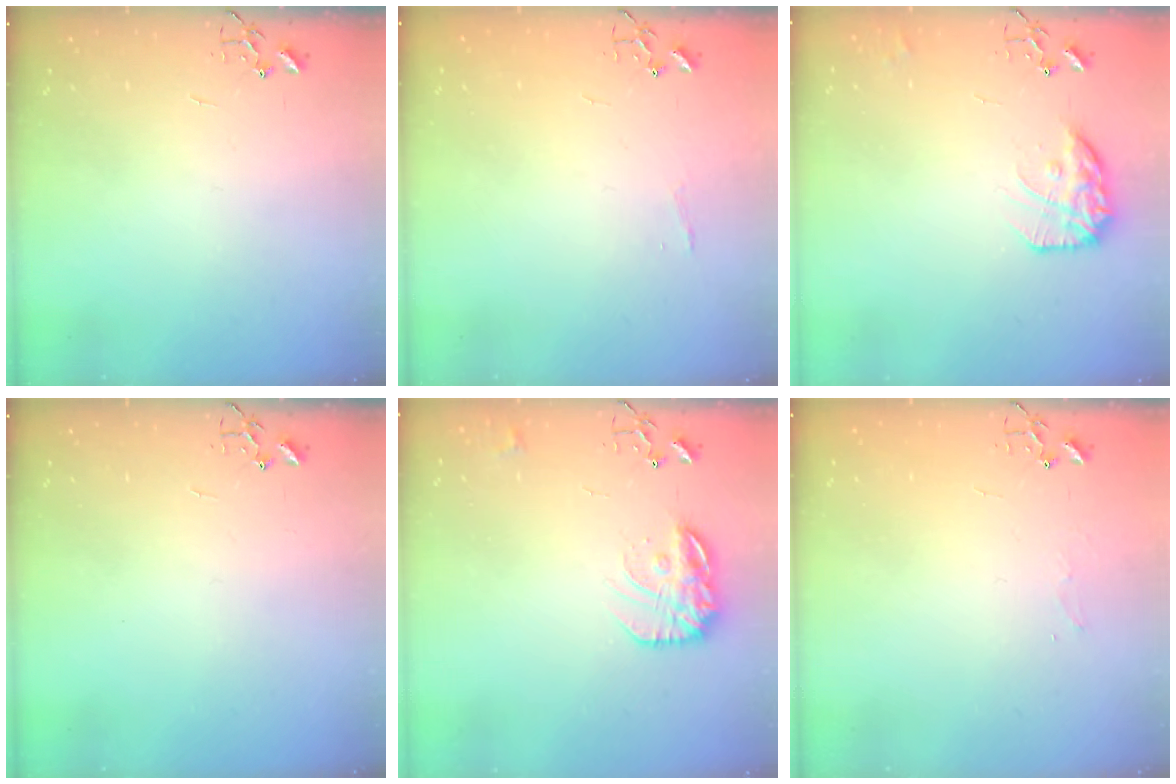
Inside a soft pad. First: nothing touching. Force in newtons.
{"total": 3.7, "press": 3.7, "slide": 0.4}
{"total": 14.0, "press": 14.0, "slide": 1.0}
{"total": 0.0}
{"total": 14.8, "press": 14.8, "slide": 0.8}
{"total": 3.8, "press": 3.8, "slide": 0.4}